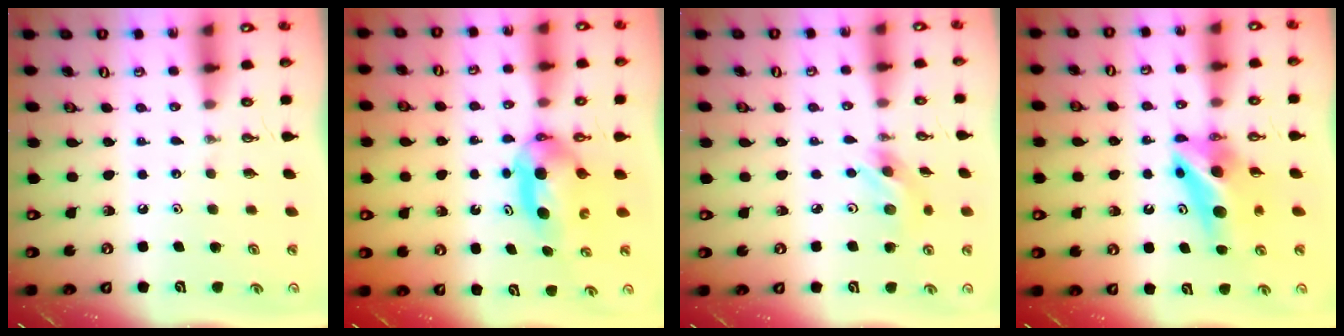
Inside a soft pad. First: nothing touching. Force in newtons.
{"total": 6.4, "press": 5.7, "slide": 2.9}
{"total": 6.7, "press": 6.7, "slide": 0.6}
{"total": 9.3, "press": 9.3, "slide": 1.1}